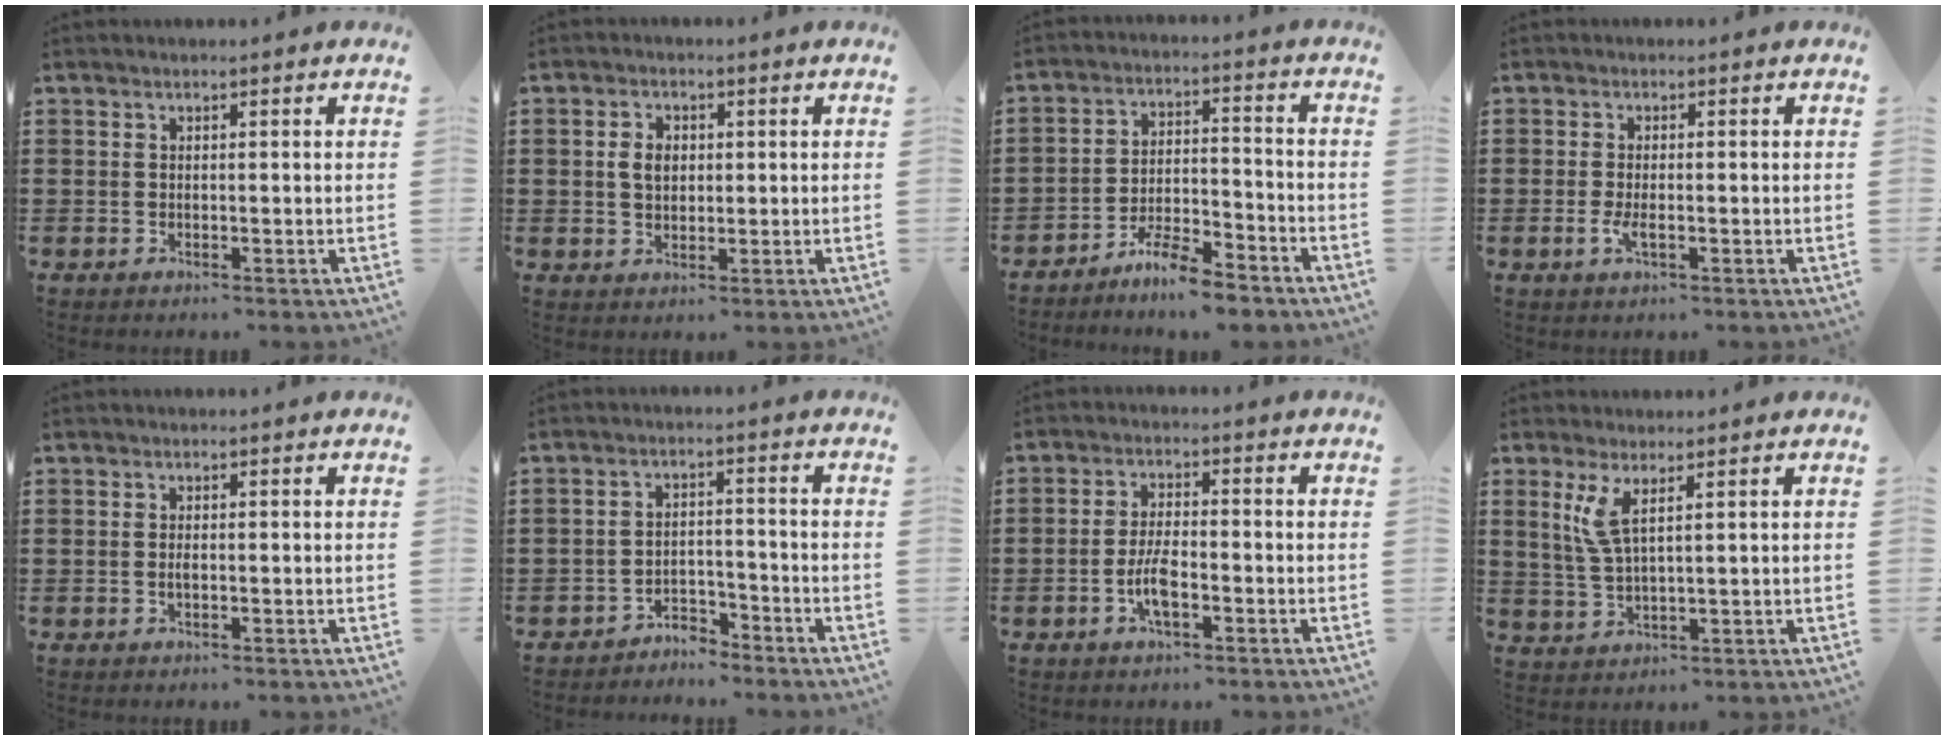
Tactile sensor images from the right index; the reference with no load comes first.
{"total": 3.2, "force": [0.4, 2.2, 2.2], "torque": [-0.049, 0.011, 0.005]}
{"total": 6.3, "force": [-5.9, 0.4, 2.3], "torque": [-0.045, 0.004, -0.112]}
{"total": 2.3, "force": [-0.7, 0.6, 2.1], "torque": [-0.051, -0.007, -0.016]}
{"total": 0.9, "force": [-0.2, 0.2, 0.9], "torque": [-0.018, -0.003, -0.002]}
{"total": 3.5, "force": [-3.5, 0.5, 0.1], "torque": [-0.009, 0.002, -0.072]}
{"total": 5.0, "force": [-1.8, 1.6, 4.4], "torque": [-0.096, 0.000, -0.038]}
{"total": 4.4, "force": [2.2, 0.9, 3.7], "torque": [-0.096, -0.004, 0.033]}